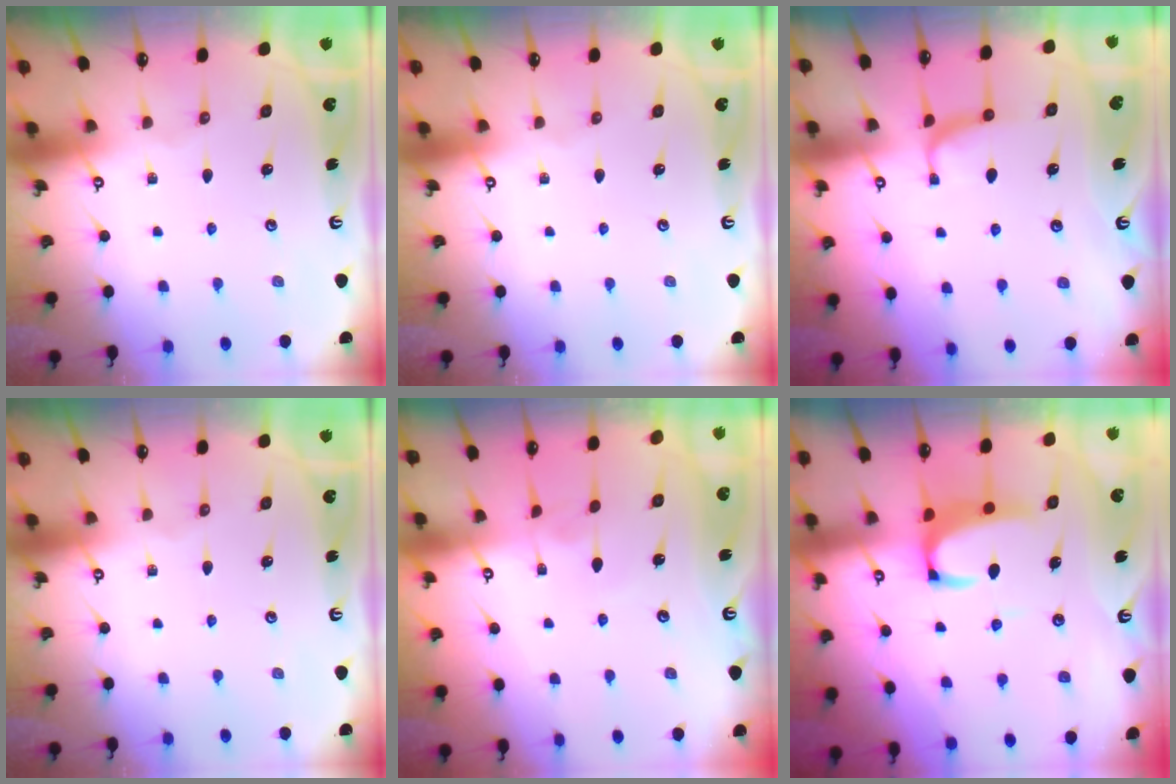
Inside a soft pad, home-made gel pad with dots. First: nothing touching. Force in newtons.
{"total": 0.0}
{"total": 1.8, "press": 1.6, "slide": 0.7}
{"total": 0.0}
{"total": 4.4, "press": 4.4, "slide": 0.2}
{"total": 3.0, "press": 2.8, "slide": 1.0}